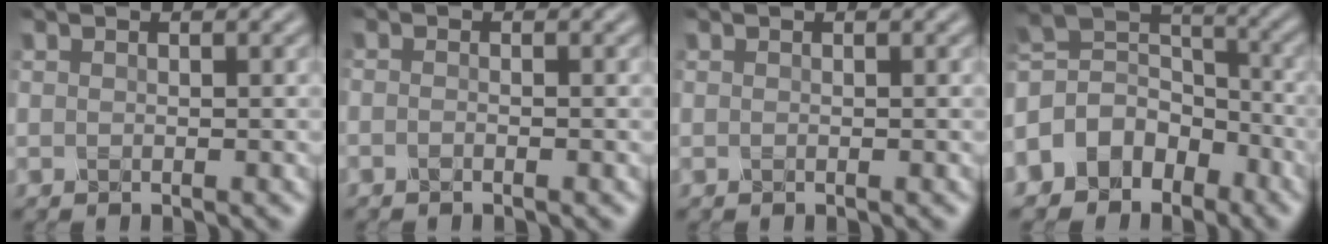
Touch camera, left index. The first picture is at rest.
{"total": 0.8, "force": [-0.5, 0.2, 0.6], "torque": [-0.010, -0.002, -0.010]}
{"total": 0.0}
{"total": 6.9, "force": [-4.0, 5.0, 2.5], "torque": [-0.043, 0.015, -0.092]}